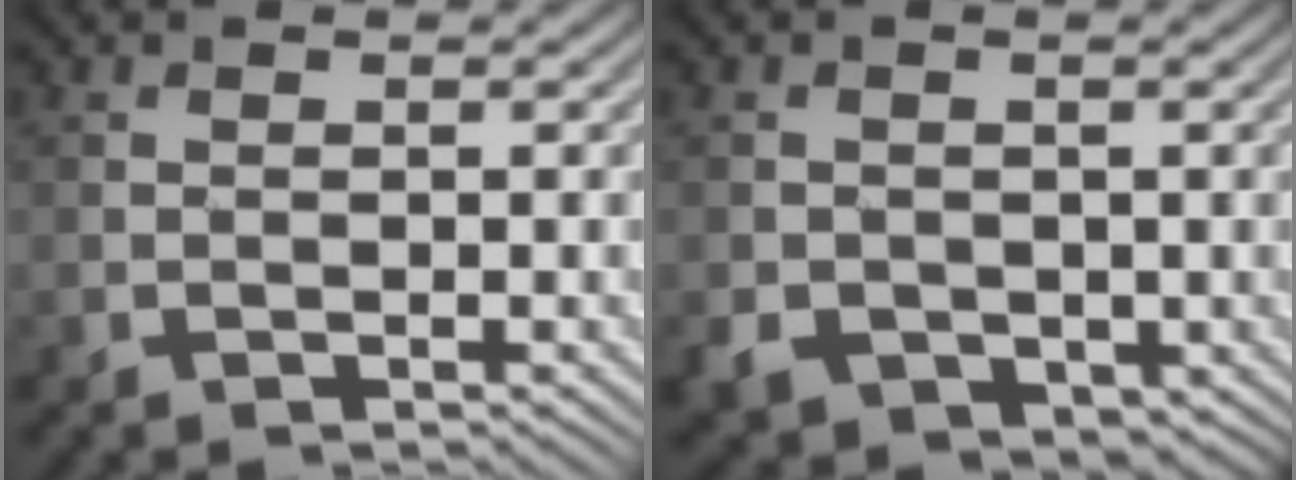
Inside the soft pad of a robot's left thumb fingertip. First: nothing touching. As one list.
[{"total": 3.6, "force": [-0.9, 3.1, 1.5], "torque": [-0.044, -0.013, -0.017]}]